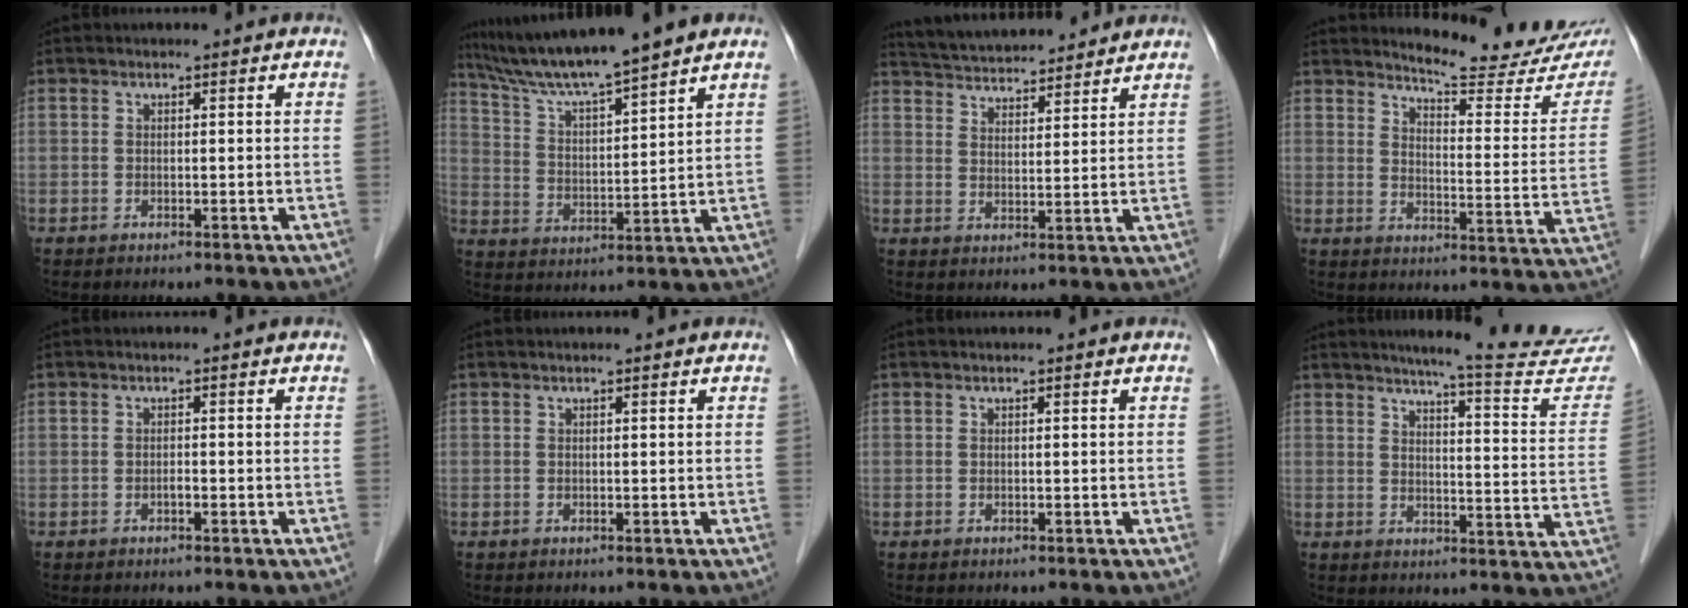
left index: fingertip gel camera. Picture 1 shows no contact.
{"total": 11.5, "force": [10.0, -1.1, 5.6], "torque": [-0.104, 0.010, 0.184]}
{"total": 13.2, "force": [12.4, 2.3, 3.9], "torque": [-0.066, 0.024, 0.193]}
{"total": 16.4, "force": [15.3, 1.8, 5.7], "torque": [-0.069, -0.085, 0.174]}
{"total": 0.6, "force": [-0.5, 0.1, 0.3], "torque": [-0.005, -0.002, -0.010]}
{"total": 0.0}
{"total": 0.0}
{"total": 18.6, "force": [17.4, -0.3, 6.4], "torque": [-0.080, -0.099, 0.195]}